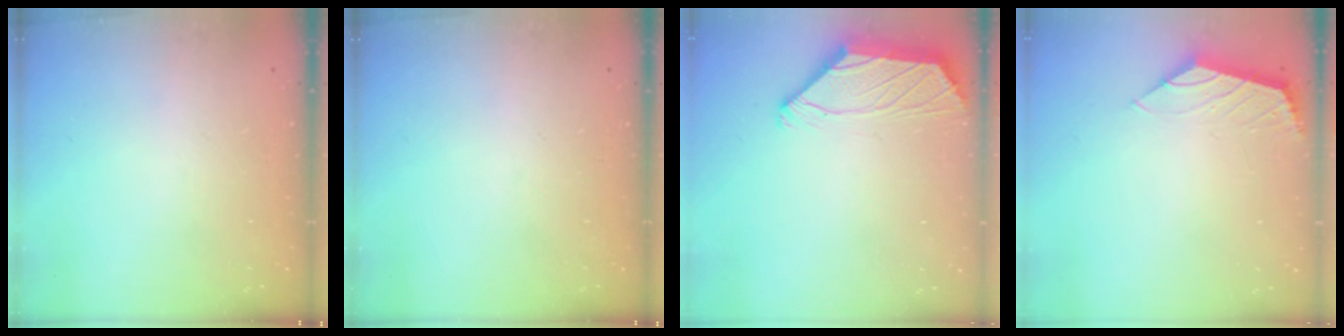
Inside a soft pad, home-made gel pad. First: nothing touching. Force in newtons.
{"total": 0.0}
{"total": 2.0, "press": 1.9, "slide": 0.7}
{"total": 2.1, "press": 2.0, "slide": 0.6}